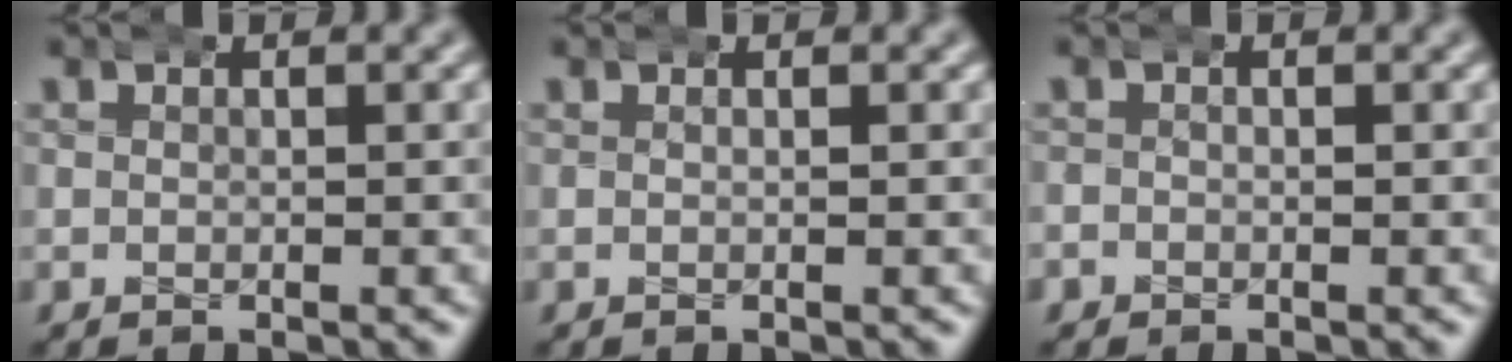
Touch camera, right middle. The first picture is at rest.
{"total": 0.6, "force": [0.1, -0.4, -0.4], "torque": [0.001, 0.001, 0.000]}
{"total": 1.1, "force": [-0.4, 0.9, -0.4], "torque": [-0.005, 0.002, -0.012]}